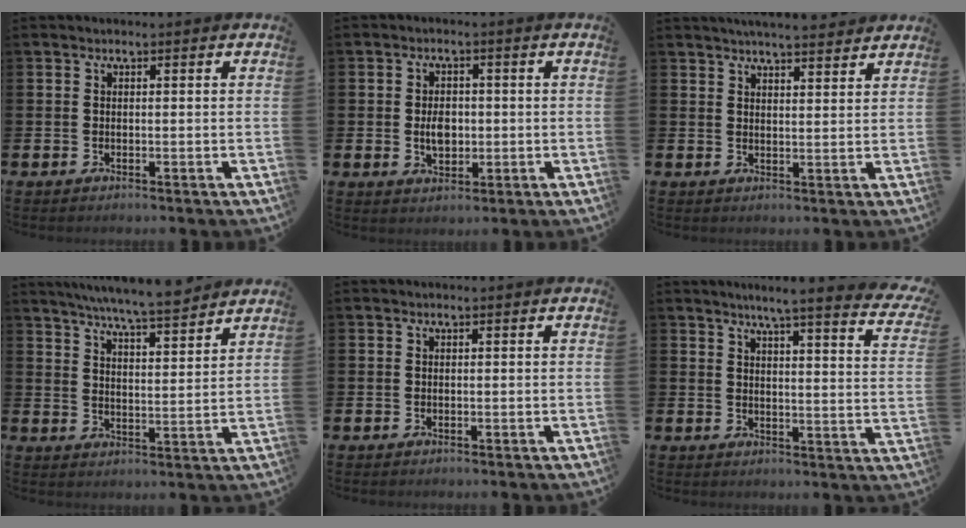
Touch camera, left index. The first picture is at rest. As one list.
[{"total": 3.5, "force": [-0.2, 2.5, 2.5], "torque": [-0.033, 0.002, -0.009]}, {"total": 4.4, "force": [4.4, 0.0, 0.8], "torque": [-0.022, -0.016, 0.079]}, {"total": 7.1, "force": [6.8, -0.2, 2.0], "torque": [-0.047, -0.046, 0.117]}, {"total": 0.0}, {"total": 5.5, "force": [4.8, -0.3, 2.6], "torque": [-0.056, -0.039, 0.074]}]